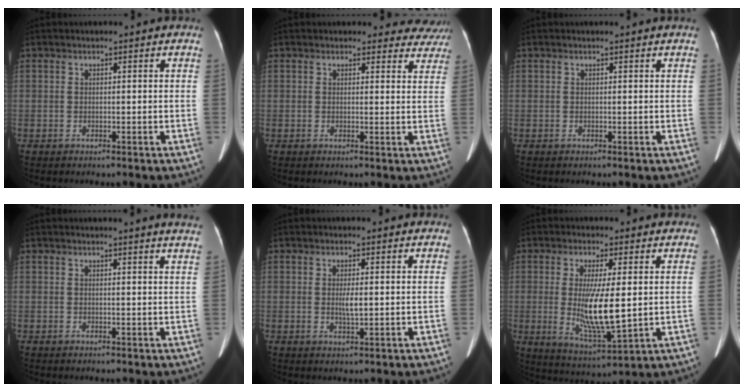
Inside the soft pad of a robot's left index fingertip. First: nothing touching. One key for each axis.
{"total": 8.5, "fx": 8.0, "fy": 2.9, "fz": 0.3, "tx": 0.047, "ty": -0.024, "tz": 0.052}
{"total": 0.8, "fx": 0.6, "fy": -0.4, "fz": 0.2, "tx": -0.009, "ty": -0.014, "tz": 0.008}
{"total": 5.1, "fx": 4.6, "fy": -0.8, "fz": 2.1, "tx": -0.019, "ty": -0.021, "tz": 0.027}
{"total": 1.8, "fx": -0.3, "fy": 0.4, "fz": 1.7, "tx": -0.034, "ty": -0.020, "tz": -0.006}
{"total": 9.4, "fx": -0.2, "fy": 1.5, "fz": 9.2, "tx": -0.178, "ty": -0.043, "tz": 0.001}